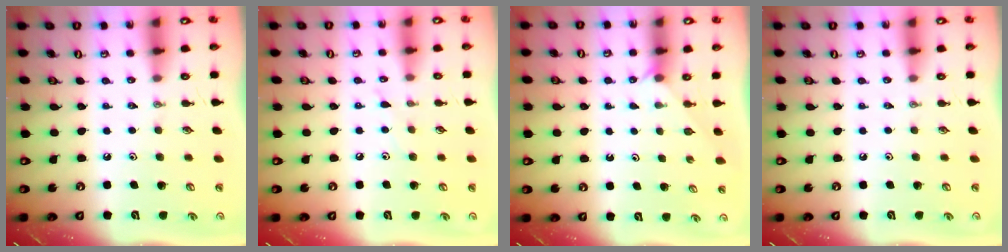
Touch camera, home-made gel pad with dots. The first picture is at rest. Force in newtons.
{"total": 4.8, "press": 4.8, "slide": 0.2}
{"total": 1.5, "press": 1.5, "slide": 0.3}
{"total": 0.0}